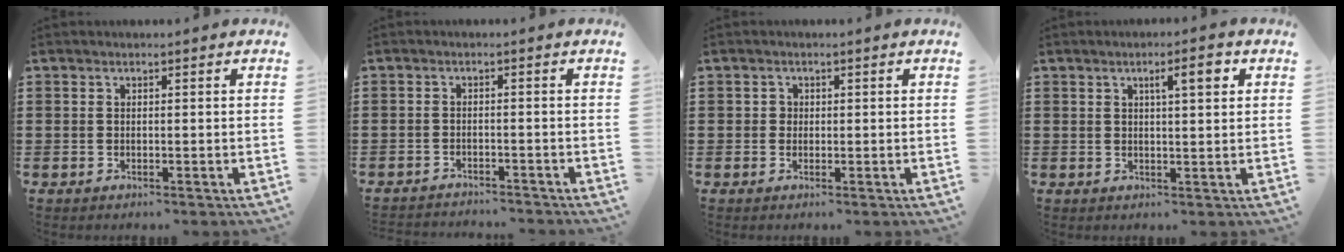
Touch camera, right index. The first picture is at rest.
{"total": 1.8, "force": [-1.8, 0.0, 0.0], "torque": [-0.004, 0.001, -0.040]}
{"total": 1.0, "force": [0.1, 1.0, 0.3], "torque": [-0.010, 0.005, 0.001]}
{"total": 4.0, "force": [1.6, 0.7, 3.6], "torque": [-0.058, 0.002, 0.020]}